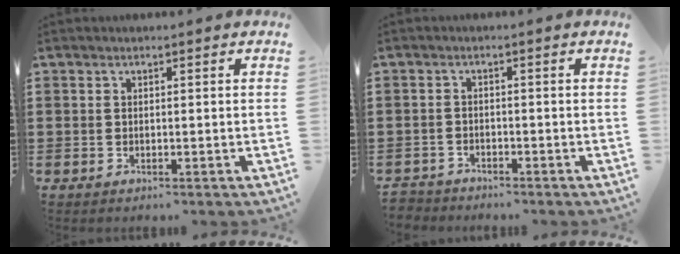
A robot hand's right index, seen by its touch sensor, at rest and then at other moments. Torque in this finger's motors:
{"motor_torque": [-1.70, -0.14, -1.06, -0.21]}